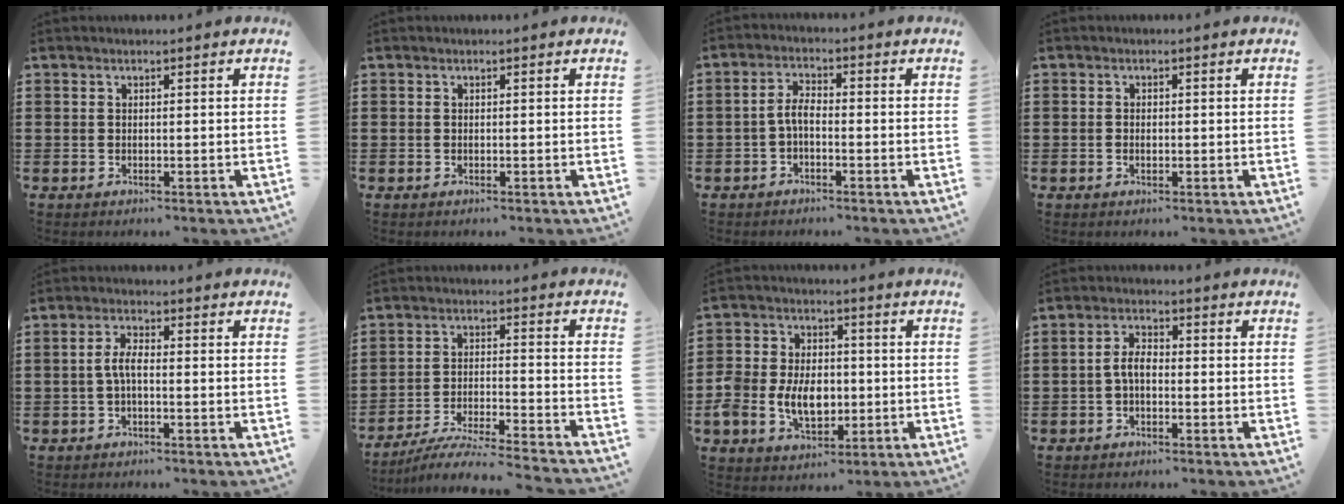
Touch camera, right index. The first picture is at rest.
{"total": 0.0}
{"total": 3.3, "force": [-1.2, 1.3, 2.8], "torque": [-0.075, 0.000, -0.030]}
{"total": 0.8, "force": [-0.2, 0.4, 0.7], "torque": [-0.014, -0.002, -0.003]}
{"total": 3.5, "force": [-0.6, 1.2, 3.2], "torque": [-0.074, 0.000, -0.018]}
{"total": 5.9, "force": [-5.6, -0.4, 1.8], "torque": [-0.043, -0.011, -0.113]}
{"total": 8.5, "force": [-1.5, 6.3, 5.5], "torque": [-0.140, 0.007, -0.031]}
{"total": 3.4, "force": [-0.7, 1.6, 2.9], "torque": [-0.069, 0.000, -0.018]}